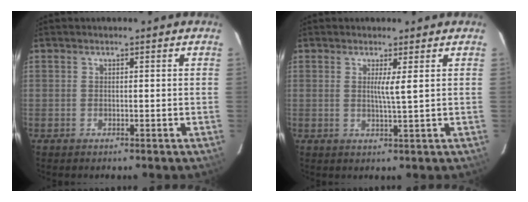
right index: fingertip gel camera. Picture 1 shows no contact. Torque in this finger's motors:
{"motor_torque": [0.03, -0.01, 0.04, 0.02]}